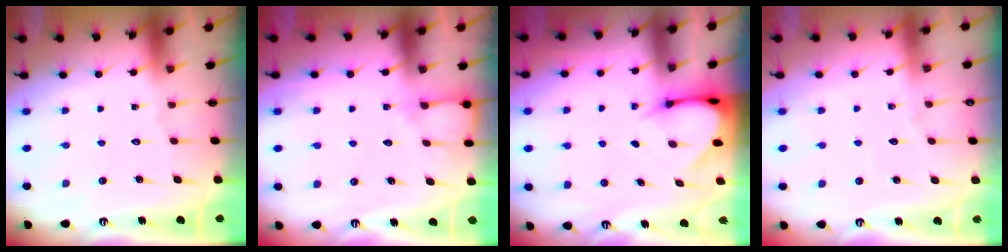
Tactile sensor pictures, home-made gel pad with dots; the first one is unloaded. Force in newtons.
{"total": 7.4, "press": 7.4, "slide": 0.5}
{"total": 3.4, "press": 3.4, "slide": 0.2}
{"total": 2.5, "press": 2.5, "slide": 0.3}